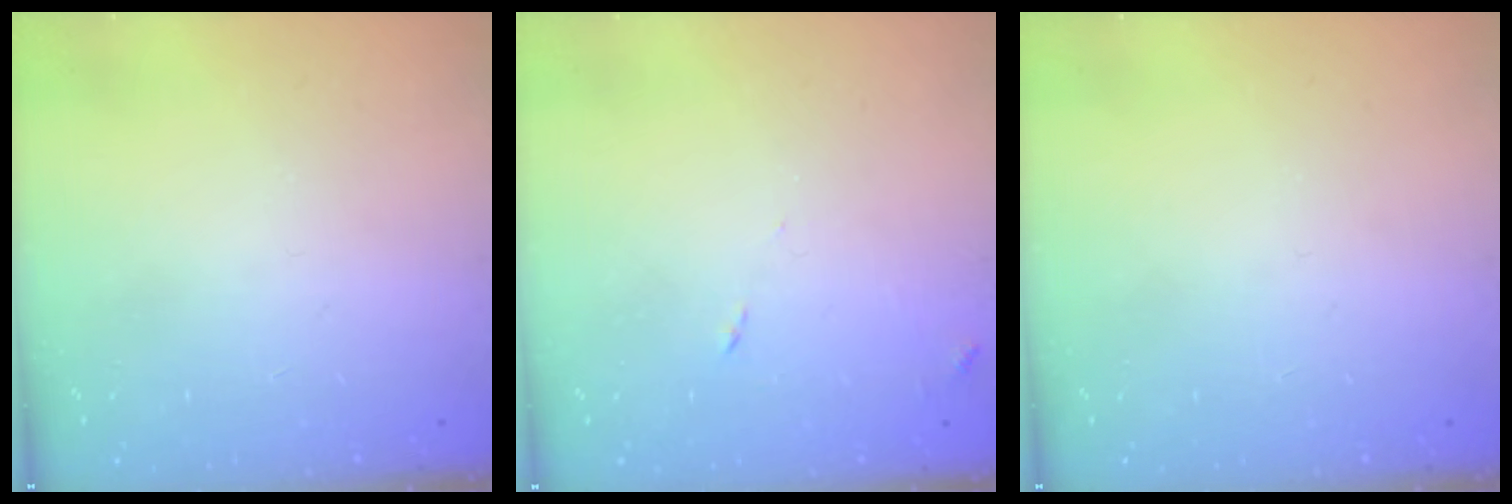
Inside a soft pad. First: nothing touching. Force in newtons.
{"total": 7.4, "press": 7.4, "slide": 0.7}
{"total": 0.0}